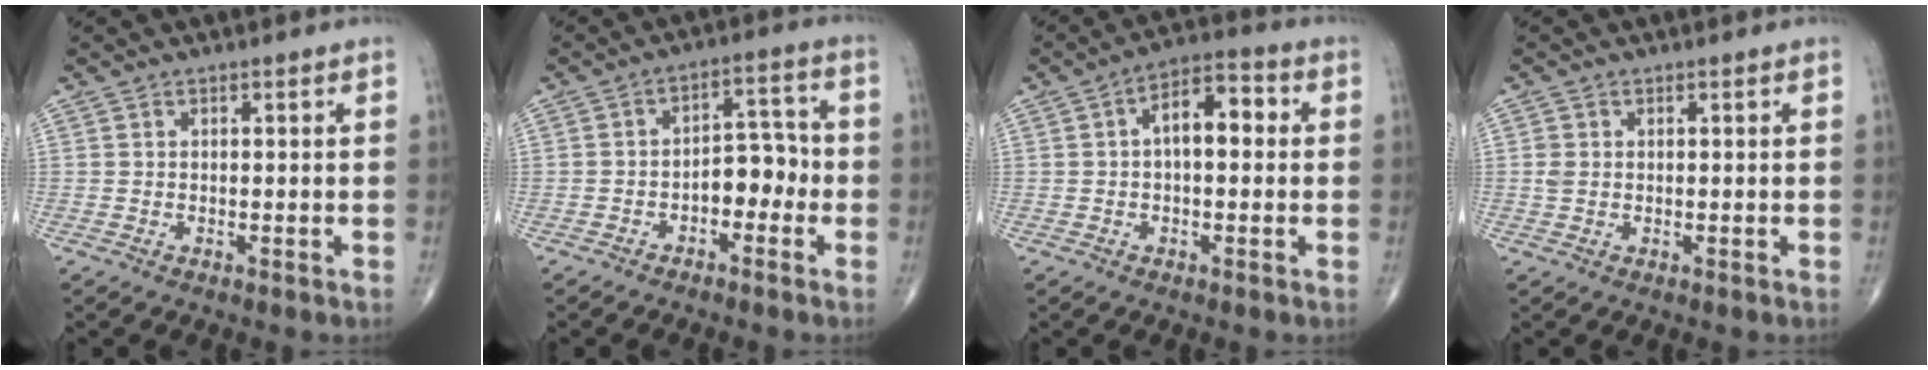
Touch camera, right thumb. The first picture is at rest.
{"total": 6.5, "force": [-2.2, 4.0, 4.6], "torque": [-0.038, 0.038, -0.043]}
{"total": 8.2, "force": [0.8, 4.3, 7.0], "torque": [-0.093, 0.029, 0.002]}
{"total": 1.5, "force": [0.0, 1.2, 0.9], "torque": [-0.021, 0.002, 0.003]}